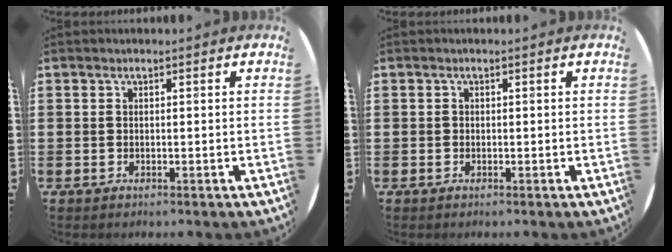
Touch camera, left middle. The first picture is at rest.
{"total": 0.0}